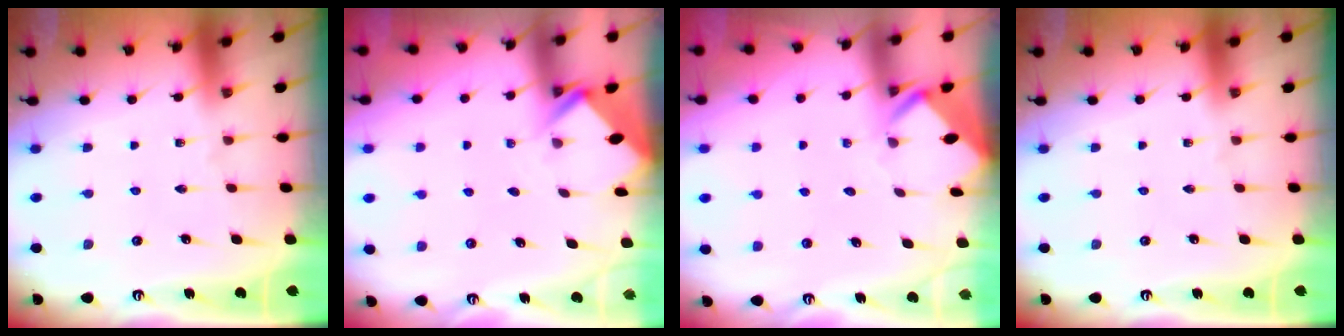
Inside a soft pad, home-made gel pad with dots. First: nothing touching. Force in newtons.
{"total": 2.9, "press": 2.9, "slide": 0.2}
{"total": 3.6, "press": 3.6, "slide": 0.3}
{"total": 0.0}